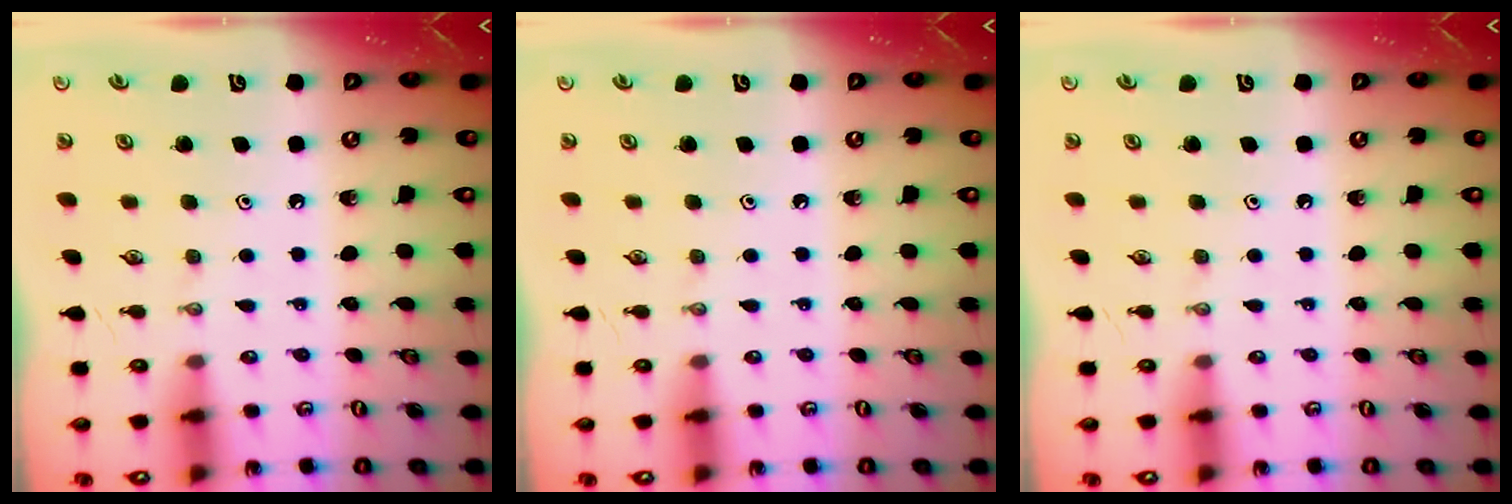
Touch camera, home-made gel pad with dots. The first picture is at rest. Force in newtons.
{"total": 0.0}
{"total": 0.0}